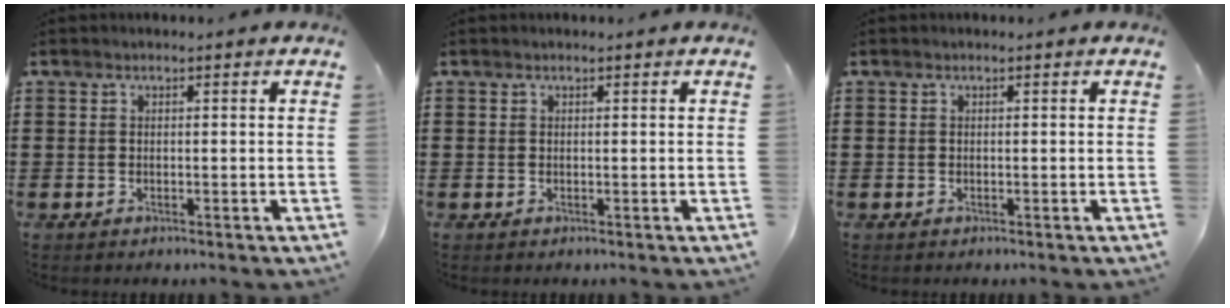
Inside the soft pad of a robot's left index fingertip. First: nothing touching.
{"total": 0.0}
{"total": 0.0}